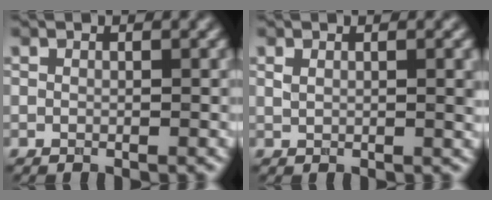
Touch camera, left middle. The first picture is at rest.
{"total": 2.0, "force": [0.7, 0.7, 1.8], "torque": [-0.026, -0.001, 0.014]}